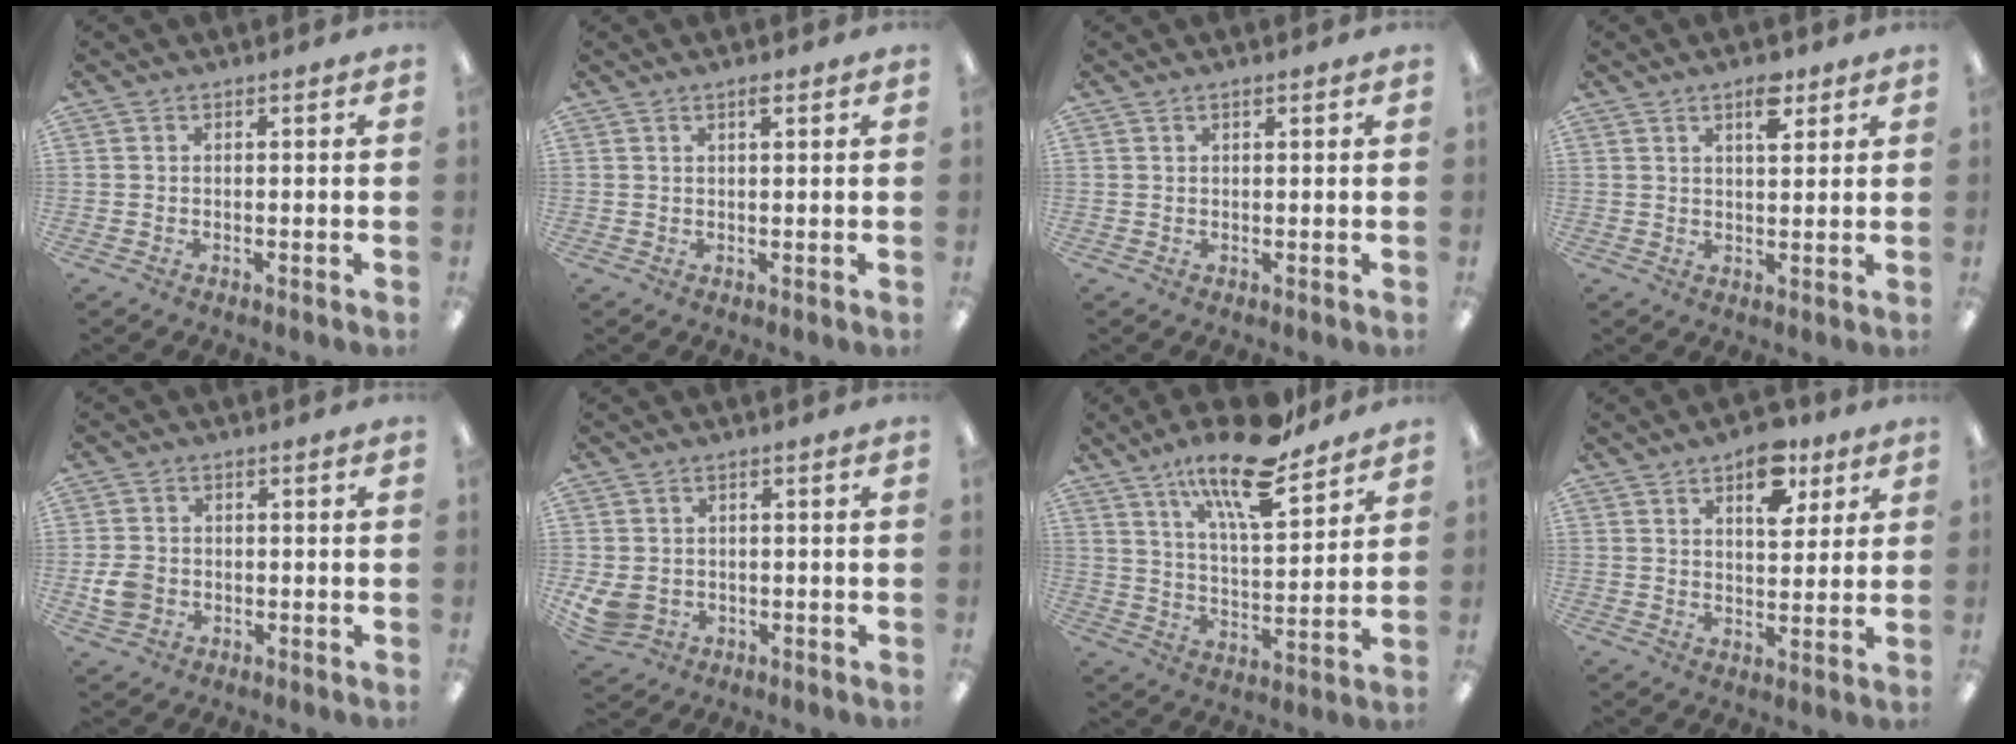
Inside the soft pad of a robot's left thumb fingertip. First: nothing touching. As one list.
[{"total": 1.8, "force": [1.2, 0.4, 1.2], "torque": [-0.019, -0.001, 0.019]}, {"total": 0.9, "force": [0.6, 0.2, 0.6], "torque": [-0.012, 0.002, 0.010]}, {"total": 5.9, "force": [3.7, 2.4, 3.9], "torque": [-0.046, -0.015, 0.057]}, {"total": 4.9, "force": [-1.1, 4.1, 2.6], "torque": [-0.047, 0.002, -0.021]}, {"total": 5.3, "force": [-0.8, 4.5, 2.7], "torque": [-0.075, 0.002, -0.015]}, {"total": 18.1, "force": [13.2, 5.3, 11.1], "torque": [-0.191, -0.071, 0.218]}, {"total": 11.4, "force": [6.3, 6.2, 7.3], "torque": [-0.082, -0.027, 0.103]}]